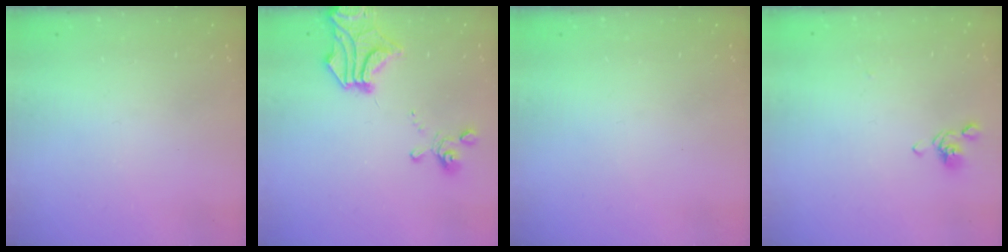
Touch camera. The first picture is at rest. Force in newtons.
{"total": 8.3, "press": 7.8, "slide": 2.8}
{"total": 0.0}
{"total": 2.6, "press": 2.5, "slide": 0.7}